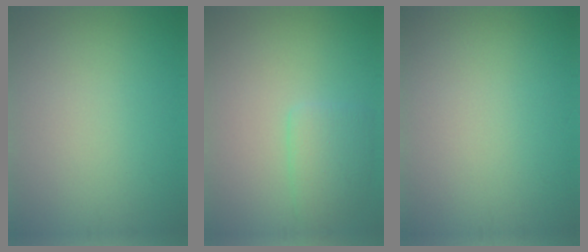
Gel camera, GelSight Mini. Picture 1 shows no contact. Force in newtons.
{"total": 2.6, "press": 2.6, "slide": 0.1}
{"total": 0.0}